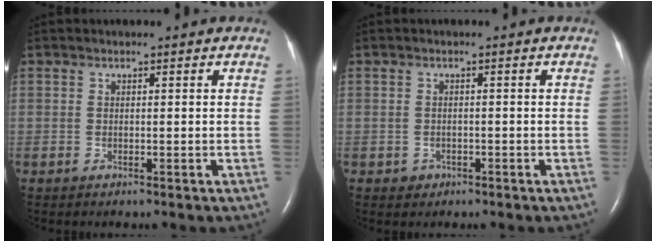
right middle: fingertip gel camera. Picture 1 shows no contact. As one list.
[{"total": 1.3, "force": [-0.7, 1.1, 0.1], "torque": [0.004, 0.006, -0.009]}]